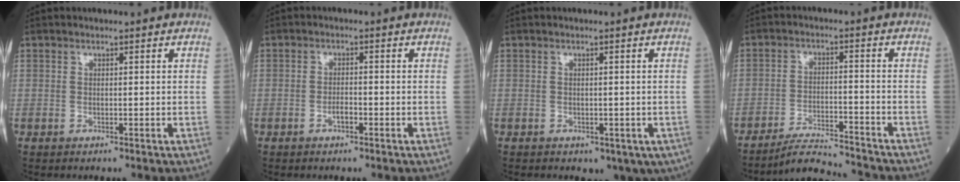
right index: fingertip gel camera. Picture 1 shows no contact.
{"total": 1.6, "force": [-0.8, 0.5, 1.2], "torque": [-0.021, 0.004, -0.012]}
{"total": 5.3, "force": [-2.5, 3.3, 3.3], "torque": [-0.030, -0.002, -0.025]}
{"total": 7.0, "force": [-6.9, -0.8, 0.8], "torque": [-0.014, -0.007, -0.124]}